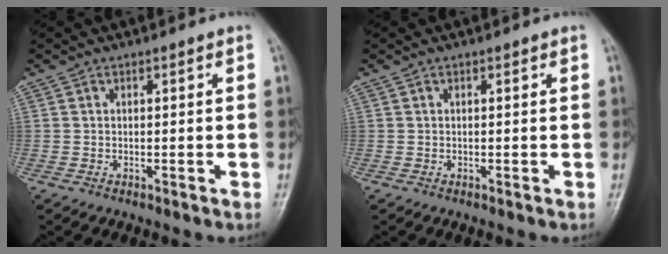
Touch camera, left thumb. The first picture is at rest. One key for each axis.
{"total": 0.0}